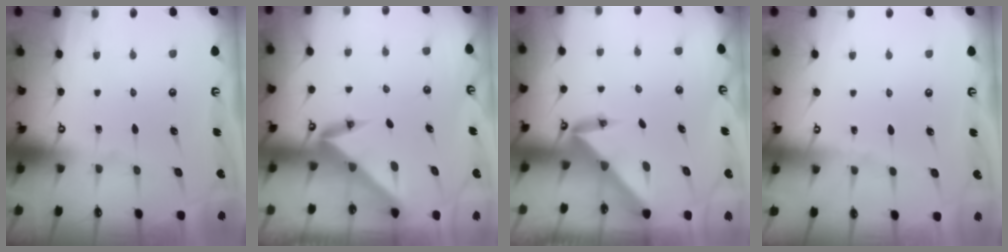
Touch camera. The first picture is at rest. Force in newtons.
{"total": 3.8, "press": 3.8, "slide": 0.2}
{"total": 3.5, "press": 3.5, "slide": 0.2}
{"total": 0.7, "press": 0.6, "slide": 0.3}